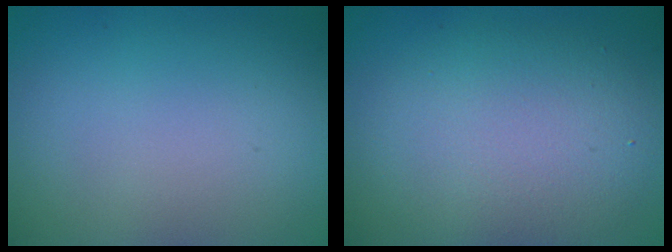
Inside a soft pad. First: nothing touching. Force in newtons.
{"total": 5.5, "press": 5.5, "slide": 0.2}